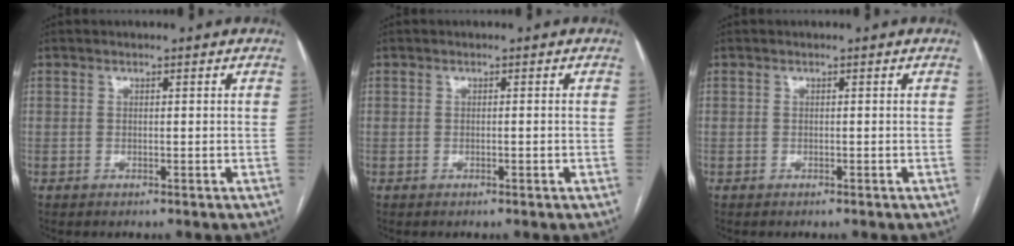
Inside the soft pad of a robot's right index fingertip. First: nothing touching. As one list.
[{"total": 0.5, "force": [-0.2, 0.0, 0.5], "torque": [-0.008, 0.000, -0.001]}, {"total": 0.0}]